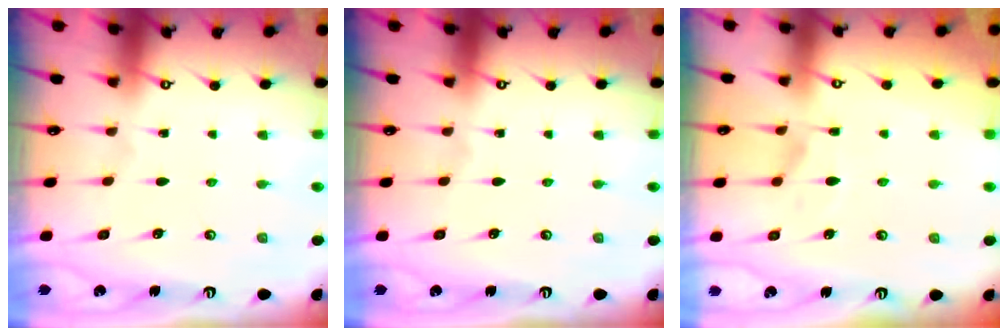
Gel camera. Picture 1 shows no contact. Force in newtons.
{"total": 0.0}
{"total": 4.4, "press": 4.2, "slide": 1.3}